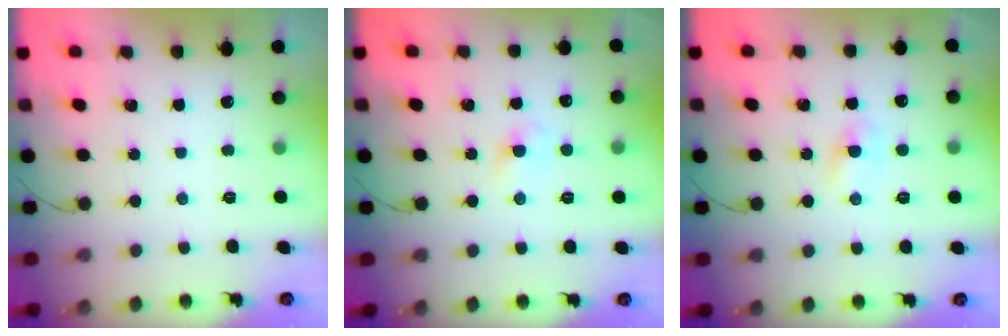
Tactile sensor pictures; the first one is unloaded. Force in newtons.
{"total": 2.7, "press": 2.5, "slide": 1.1}
{"total": 1.8, "press": 1.6, "slide": 0.8}